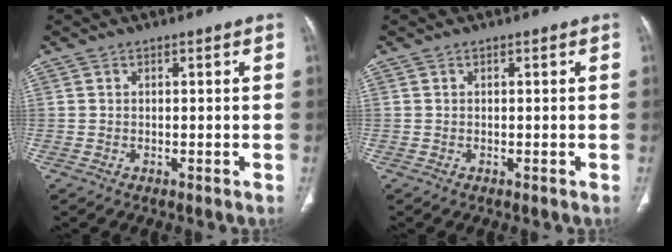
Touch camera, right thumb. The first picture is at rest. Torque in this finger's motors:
{"motor_torque": [0.05, 0.04, 0.32, -0.32, 0.00]}